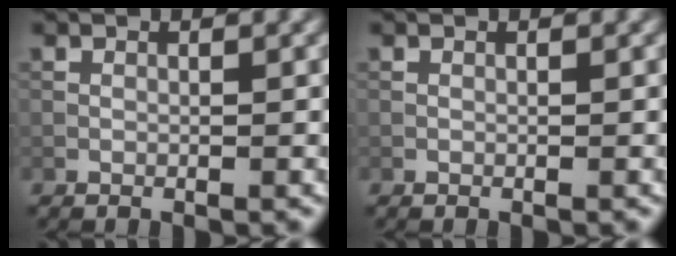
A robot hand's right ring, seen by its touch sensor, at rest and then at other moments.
{"total": 0.0}